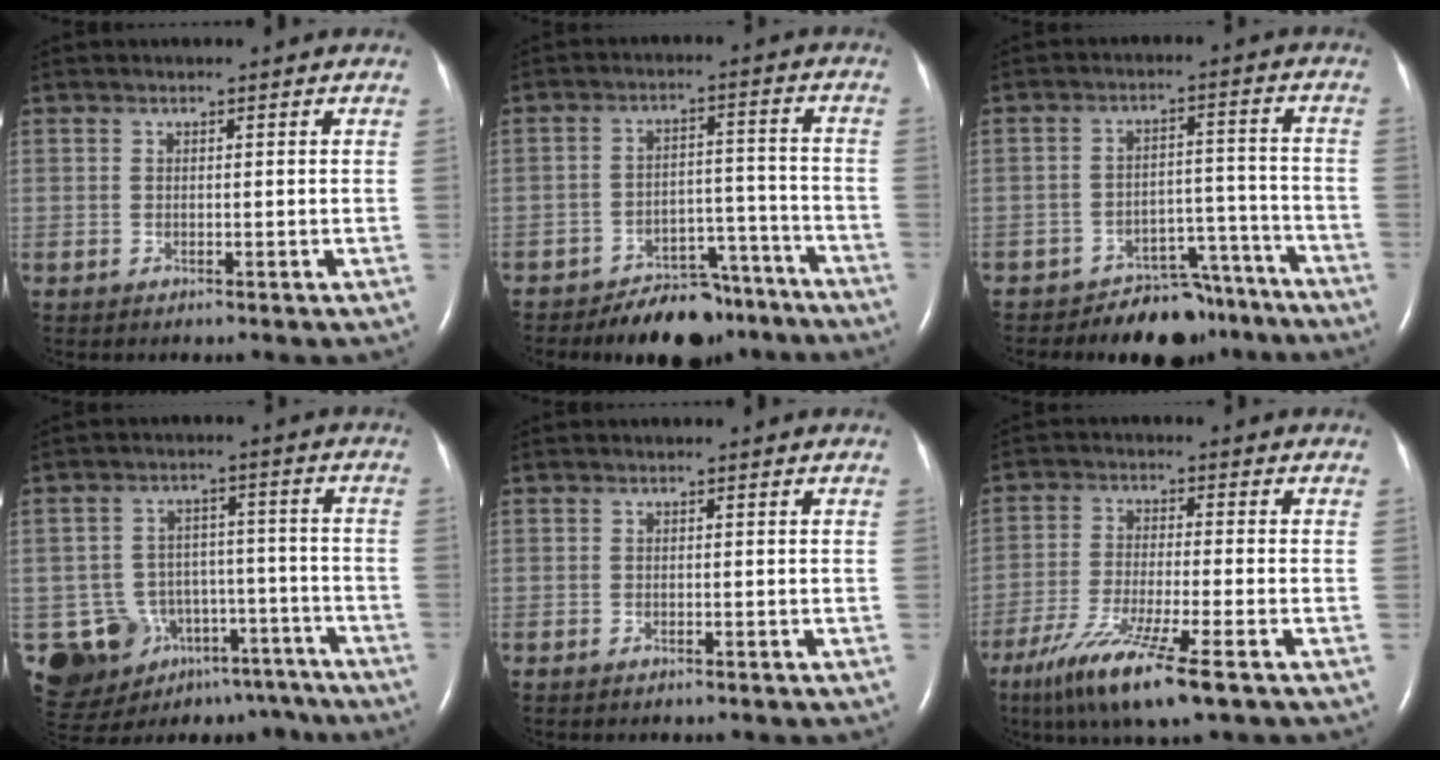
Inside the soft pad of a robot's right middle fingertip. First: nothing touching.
{"total": 11.5, "force": [-9.8, 4.7, 3.7], "torque": [-0.029, 0.032, -0.146]}
{"total": 9.9, "force": [-8.9, 4.2, 1.5], "torque": [0.010, 0.044, -0.126]}
{"total": 15.0, "force": [-8.9, 10.7, 5.5], "torque": [-0.089, 0.050, -0.120]}
{"total": 0.0}
{"total": 11.1, "force": [-6.7, 0.3, 8.8], "torque": [-0.170, -0.036, -0.120]}